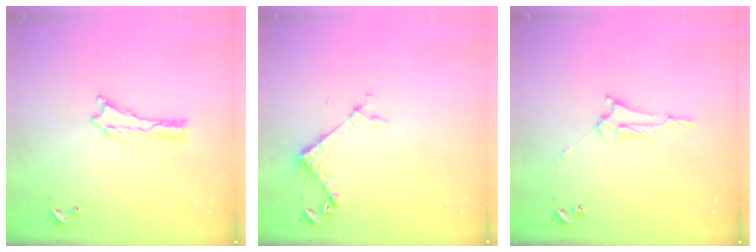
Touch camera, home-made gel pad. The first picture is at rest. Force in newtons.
{"total": 4.6, "press": 4.6, "slide": 0.3}
{"total": 3.0, "press": 3.0, "slide": 0.3}